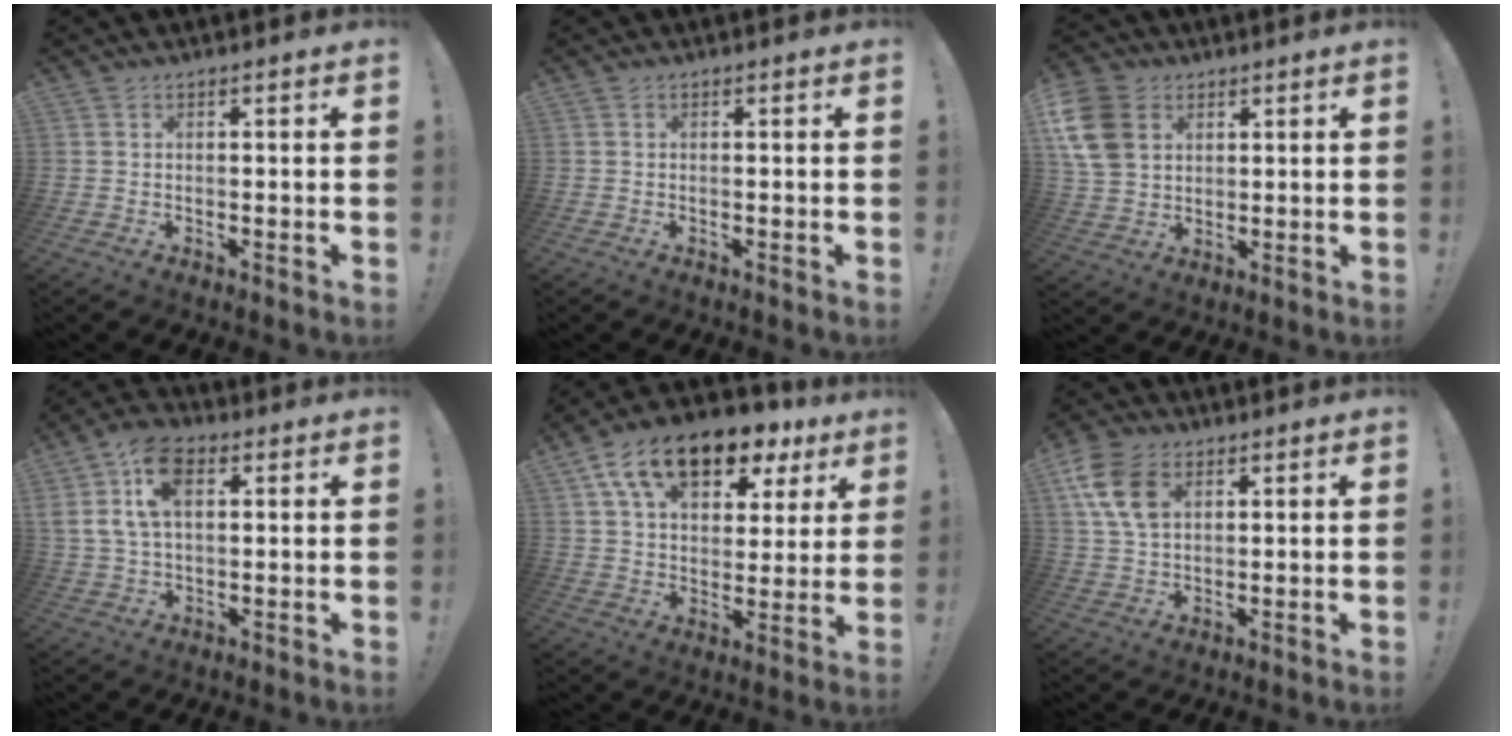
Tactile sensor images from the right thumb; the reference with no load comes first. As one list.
[{"total": 0.0}, {"total": 13.4, "force": [4.8, 10.2, 7.3], "torque": [-0.135, -0.018, 0.098]}, {"total": 12.4, "force": [4.3, 7.4, 9.0], "torque": [-0.166, 0.003, 0.080]}, {"total": 16.8, "force": [10.3, 9.0, 9.7], "torque": [-0.159, -0.054, 0.183]}, {"total": 11.7, "force": [4.4, 7.8, 7.5], "torque": [-0.148, -0.002, 0.085]}]